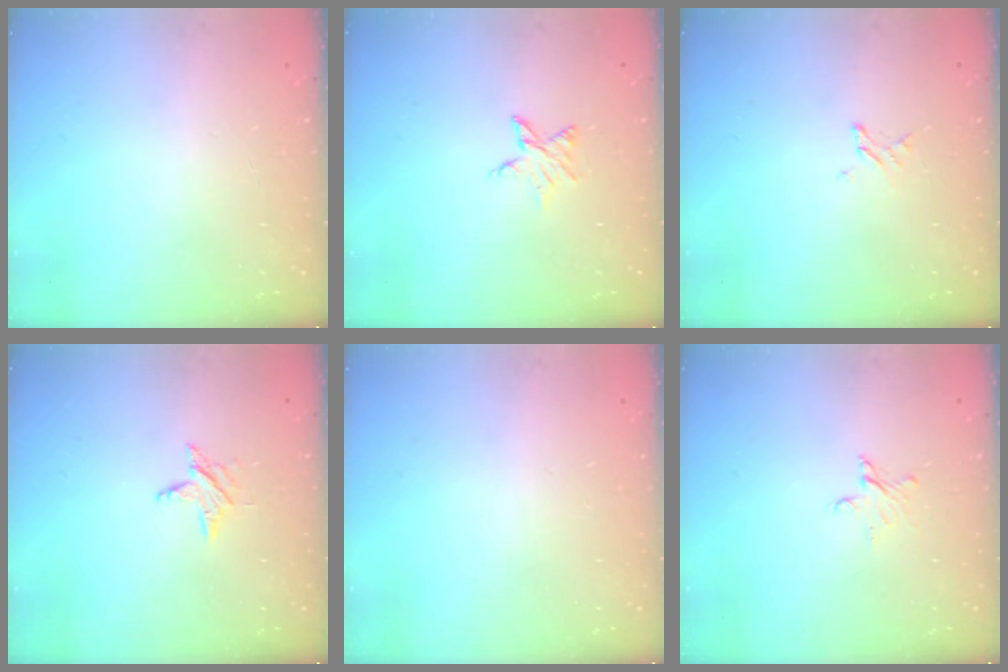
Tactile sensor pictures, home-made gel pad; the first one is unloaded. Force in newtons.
{"total": 3.9, "press": 3.9, "slide": 0.4}
{"total": 1.6, "press": 1.6, "slide": 0.2}
{"total": 4.1, "press": 4.0, "slide": 0.5}
{"total": 0.0}
{"total": 2.9, "press": 2.9, "slide": 0.3}